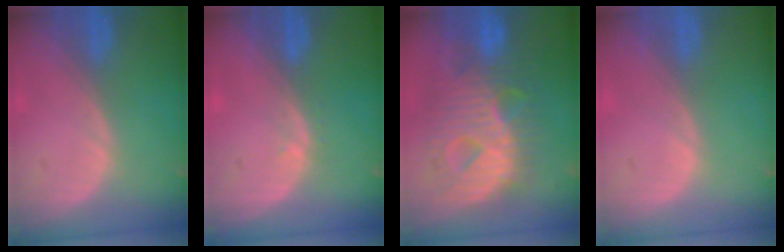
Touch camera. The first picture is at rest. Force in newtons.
{"total": 0.7, "press": 0.7, "slide": 0.2}
{"total": 12.7, "press": 12.6, "slide": 1.3}
{"total": 0.0}